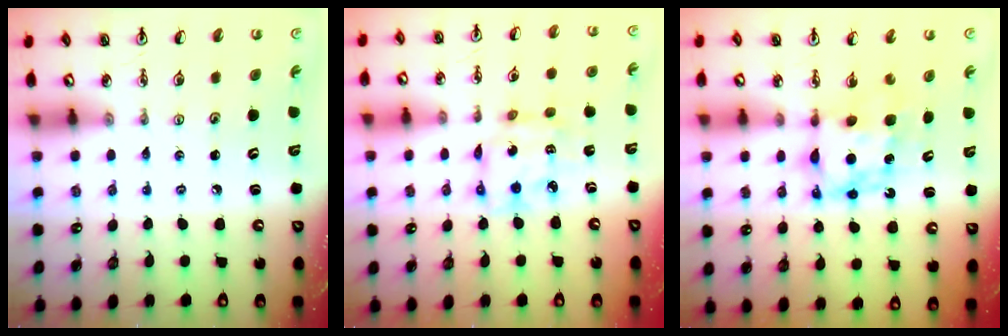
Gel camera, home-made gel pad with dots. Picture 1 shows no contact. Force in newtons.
{"total": 9.1, "press": 9.1, "slide": 0.8}
{"total": 7.0, "press": 7.0, "slide": 0.4}